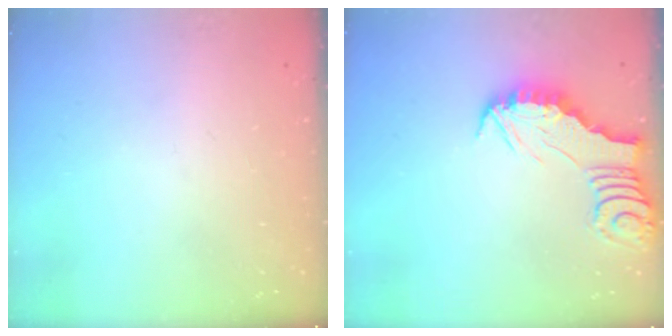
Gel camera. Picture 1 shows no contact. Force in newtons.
{"total": 2.4, "press": 2.4, "slide": 0.2}